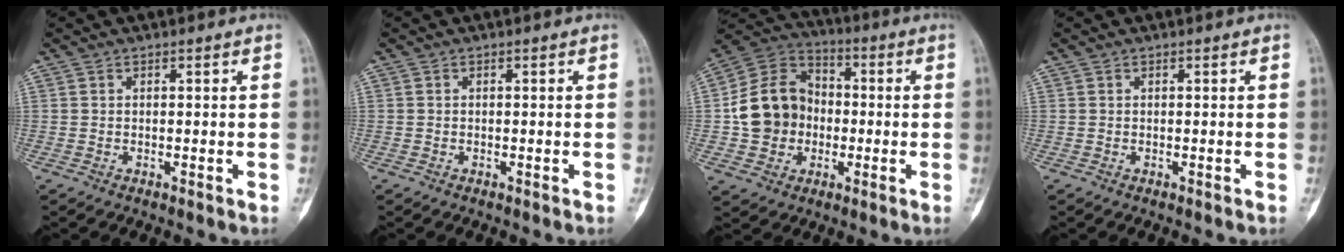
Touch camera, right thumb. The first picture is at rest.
{"total": 0.0}
{"total": 14.3, "force": [-1.4, 12.2, 7.3], "torque": [-0.107, 0.030, -0.031]}
{"total": 0.0}